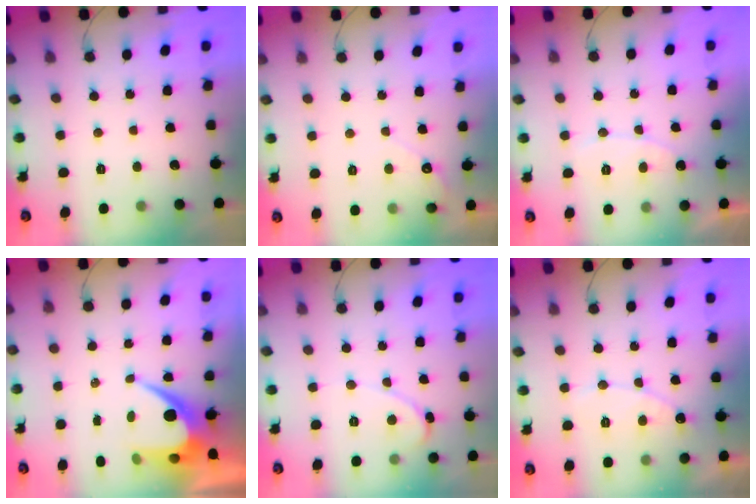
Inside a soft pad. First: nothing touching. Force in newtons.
{"total": 3.6, "press": 3.5, "slide": 0.3}
{"total": 6.4, "press": 6.4, "slide": 0.5}
{"total": 9.1, "press": 9.1, "slide": 0.7}
{"total": 1.6, "press": 1.6, "slide": 0.0}
{"total": 8.7, "press": 8.6, "slide": 0.8}